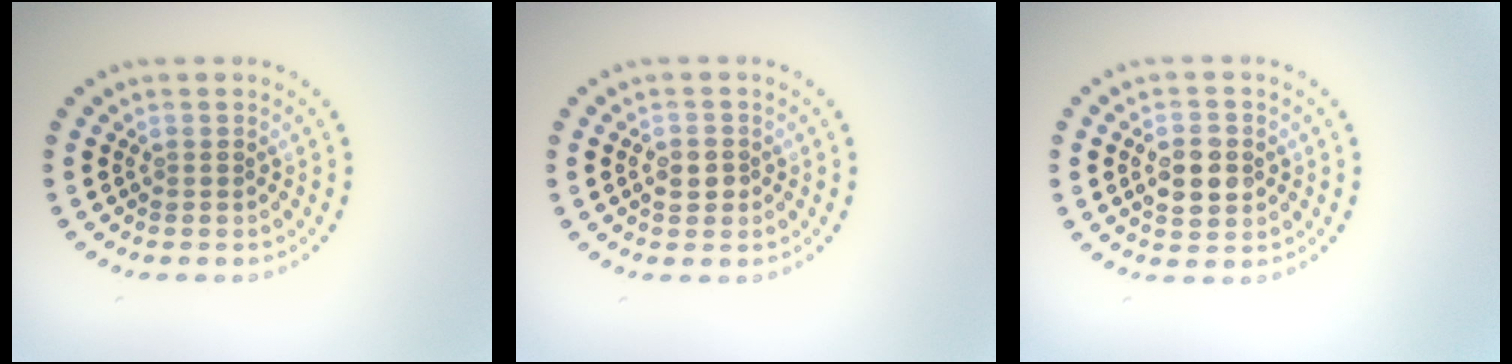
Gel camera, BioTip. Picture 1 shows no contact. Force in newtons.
{"total": 1.7, "press": 1.7, "slide": 0.1}
{"total": 3.6, "press": 3.5, "slide": 0.2}